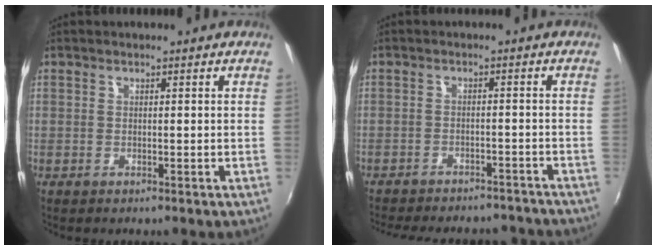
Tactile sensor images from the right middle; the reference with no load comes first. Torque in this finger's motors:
{"motor_torque": [0.96, -1.18, 0.37, 0.06]}